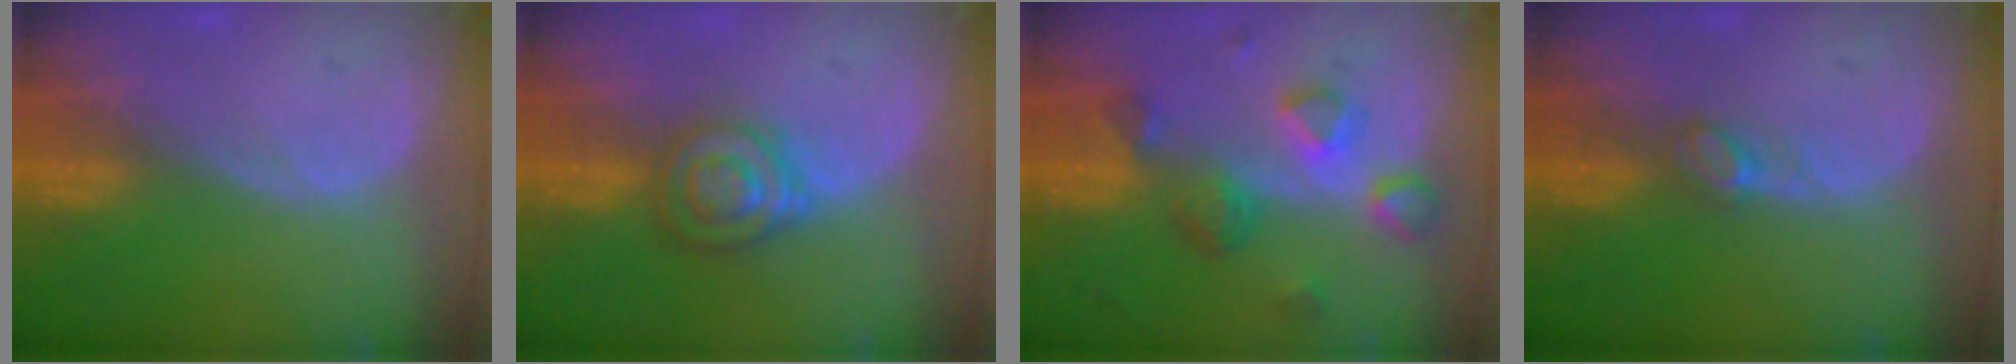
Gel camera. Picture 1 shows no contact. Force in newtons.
{"total": 6.2, "press": 5.8, "slide": 2.2}
{"total": 7.8, "press": 6.9, "slide": 3.5}
{"total": 2.0, "press": 1.9, "slide": 0.2}